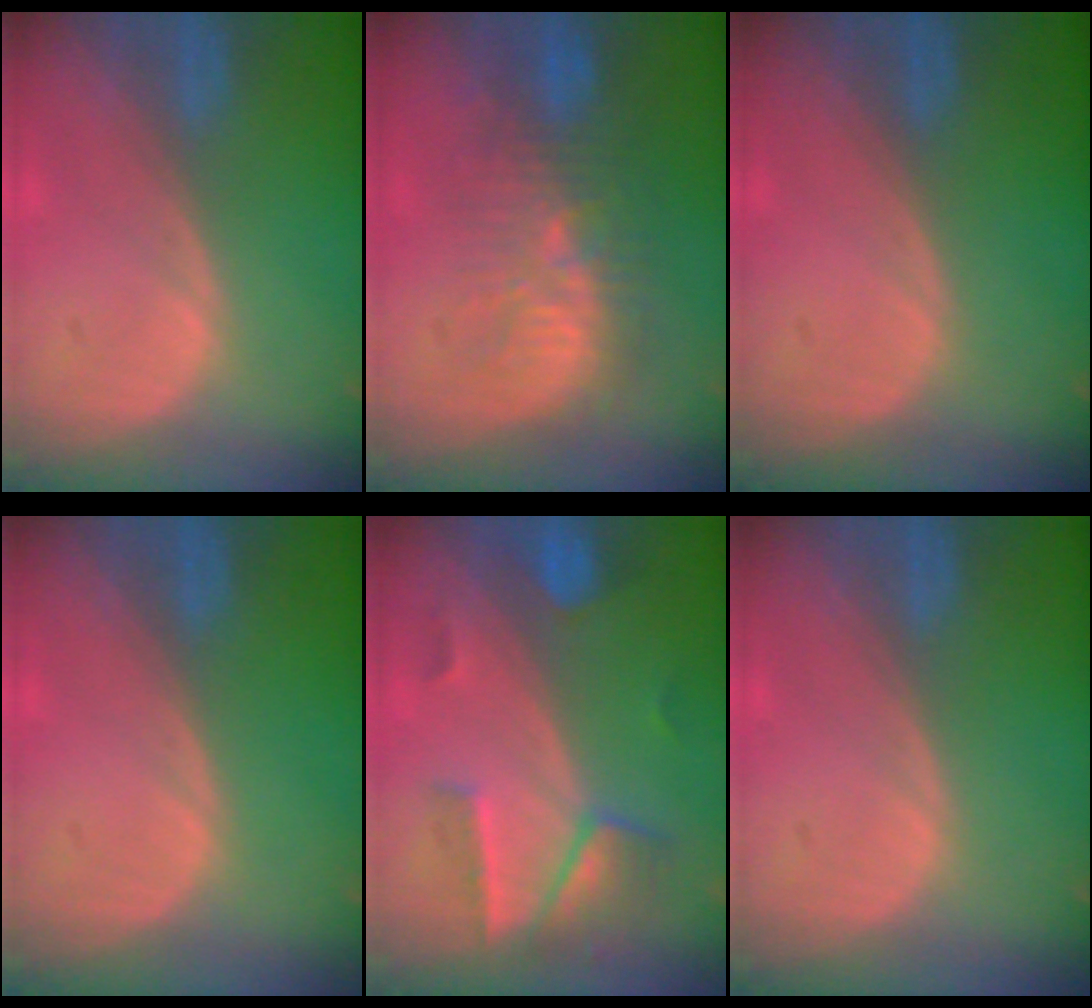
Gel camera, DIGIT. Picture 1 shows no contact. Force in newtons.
{"total": 9.5, "press": 9.1, "slide": 2.8}
{"total": 0.0}
{"total": 0.0}
{"total": 7.2, "press": 6.3, "slide": 3.4}
{"total": 0.0}